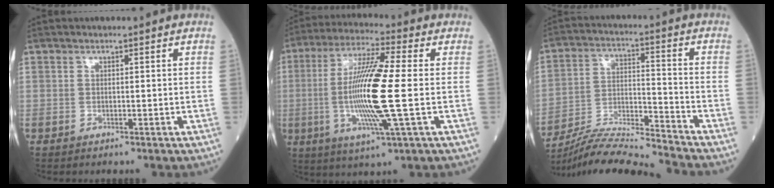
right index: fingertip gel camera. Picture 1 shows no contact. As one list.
[{"total": 14.8, "force": [-1.3, 0.1, 14.8], "torque": [-0.295, -0.009, -0.032]}, {"total": 13.3, "force": [-12.8, -2.1, 3.1], "torque": [-0.058, 0.010, -0.233]}]